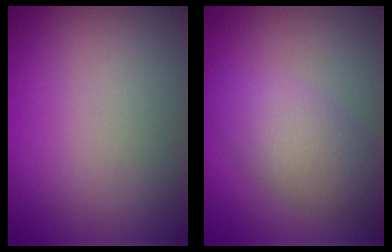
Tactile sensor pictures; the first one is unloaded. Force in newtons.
{"total": 5.1, "press": 5.1, "slide": 0.1}